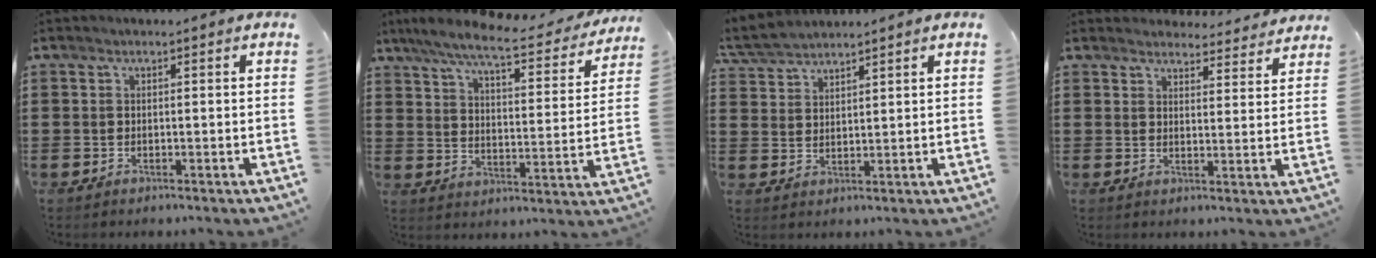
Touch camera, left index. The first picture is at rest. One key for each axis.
{"total": 7.9, "fx": 6.6, "fy": 0.5, "fz": 4.3, "tx": -0.110, "ty": -0.035, "tz": 0.111}
{"total": 3.8, "fx": 3.6, "fy": 0.6, "fz": 0.8, "tx": -0.031, "ty": -0.006, "tz": 0.067}
{"total": 4.2, "fx": 4.1, "fy": 0.6, "fz": 0.4, "tx": -0.013, "ty": -0.021, "tz": 0.075}